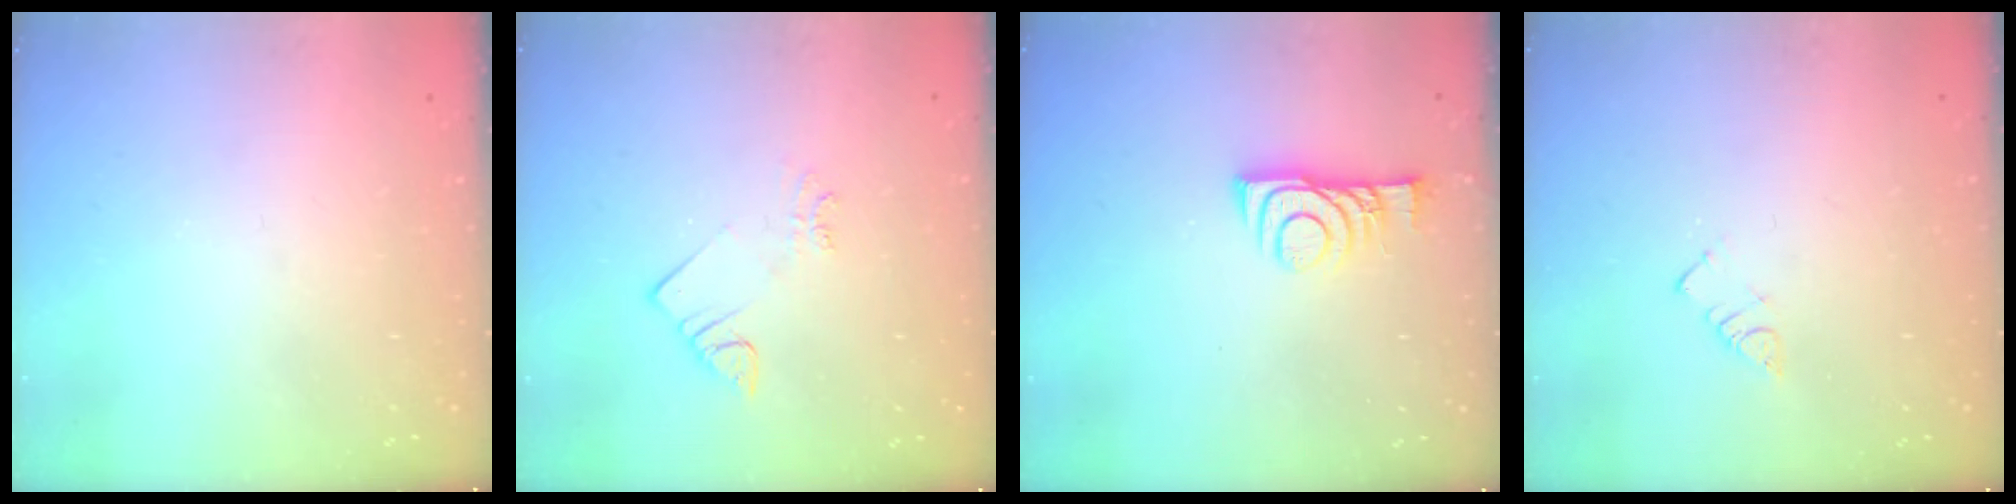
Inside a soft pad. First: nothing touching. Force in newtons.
{"total": 1.5, "press": 1.4, "slide": 0.3}
{"total": 7.7, "press": 7.6, "slide": 0.9}
{"total": 2.7, "press": 2.7, "slide": 0.4}